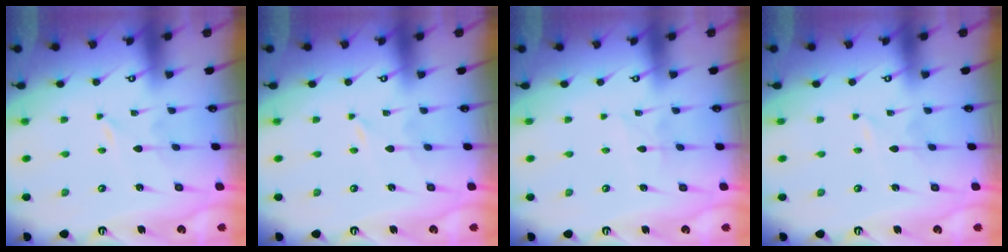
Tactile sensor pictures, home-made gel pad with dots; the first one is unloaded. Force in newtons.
{"total": 0.0}
{"total": 2.9, "press": 2.9, "slide": 0.4}
{"total": 1.1, "press": 1.1, "slide": 0.1}